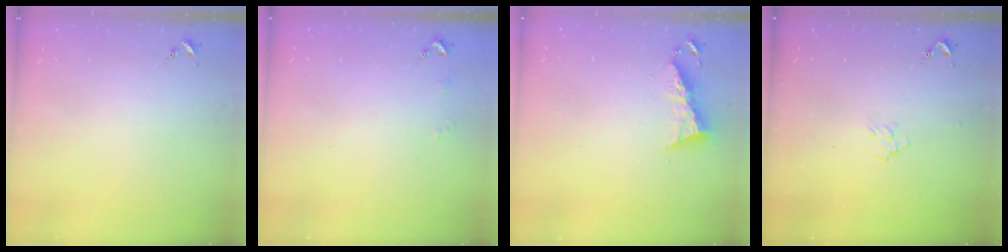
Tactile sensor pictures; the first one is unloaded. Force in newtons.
{"total": 2.9, "press": 2.8, "slide": 0.3}
{"total": 7.4, "press": 7.4, "slide": 0.4}
{"total": 6.2, "press": 6.1, "slide": 0.9}